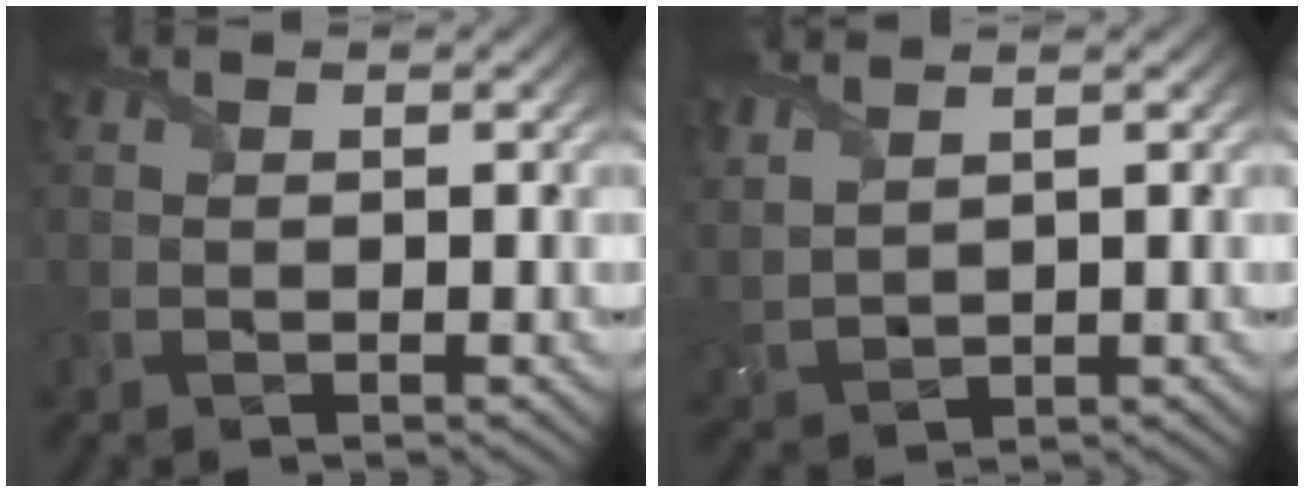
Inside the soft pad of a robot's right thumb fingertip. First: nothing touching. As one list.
[{"total": 4.0, "force": [3.1, 1.2, 2.2], "torque": [-0.067, 0.008, 0.068]}]